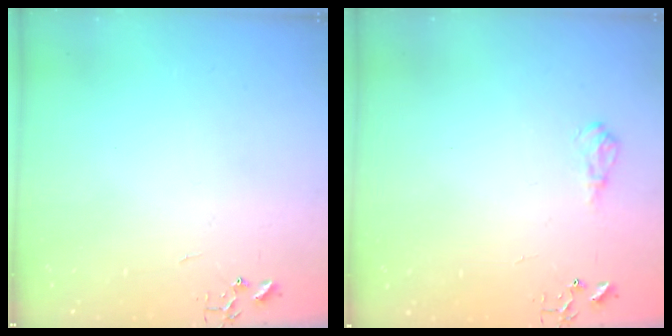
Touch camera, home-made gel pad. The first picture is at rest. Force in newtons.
{"total": 8.2, "press": 8.2, "slide": 0.9}